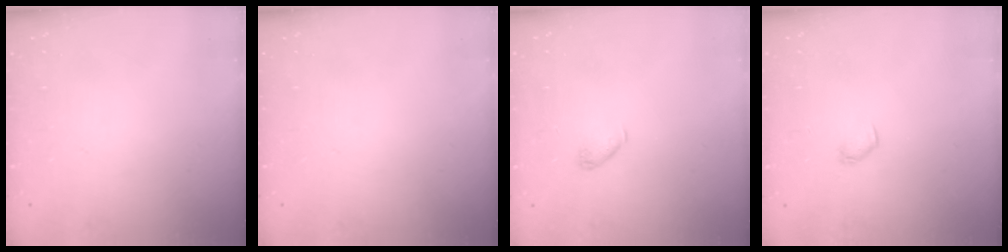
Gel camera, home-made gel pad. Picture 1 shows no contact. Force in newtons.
{"total": 0.0}
{"total": 4.9, "press": 4.9, "slide": 0.6}
{"total": 2.8, "press": 2.7, "slide": 0.6}